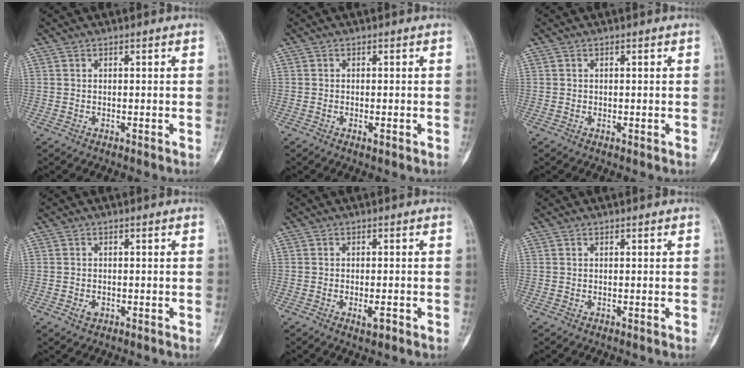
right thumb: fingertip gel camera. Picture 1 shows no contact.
{"total": 1.2, "force": [-0.5, 0.4, 1.1], "torque": [-0.013, -0.001, -0.007]}
{"total": 0.0}
{"total": 1.5, "force": [-0.5, 1.1, 0.8], "torque": [-0.009, 0.003, -0.007]}
{"total": 2.6, "force": [-1.1, 0.9, 2.2], "torque": [-0.032, 0.001, -0.017]}
{"total": 0.0}